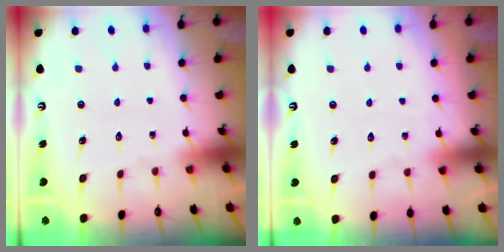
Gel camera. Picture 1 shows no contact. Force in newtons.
{"total": 2.3, "press": 2.3, "slide": 0.3}